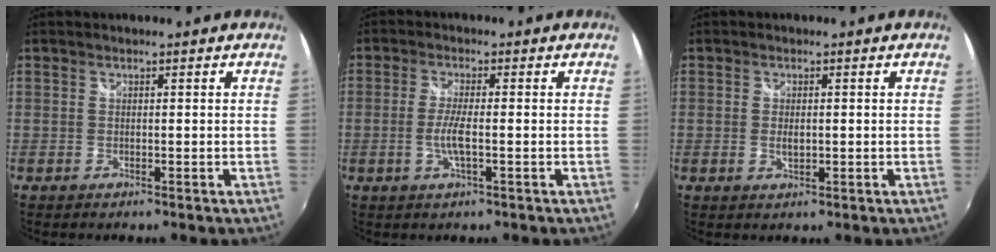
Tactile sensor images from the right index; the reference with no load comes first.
{"total": 4.3, "force": [-1.0, 0.4, 4.1], "torque": [-0.084, -0.005, -0.021]}
{"total": 1.9, "force": [-0.1, 1.1, 1.5], "torque": [-0.026, -0.001, -0.002]}